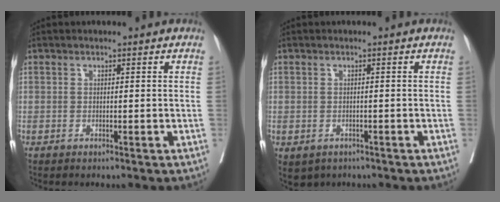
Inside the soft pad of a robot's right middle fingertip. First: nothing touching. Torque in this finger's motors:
{"motor_torque": [0.25, -0.21, 0.03, 0.01]}